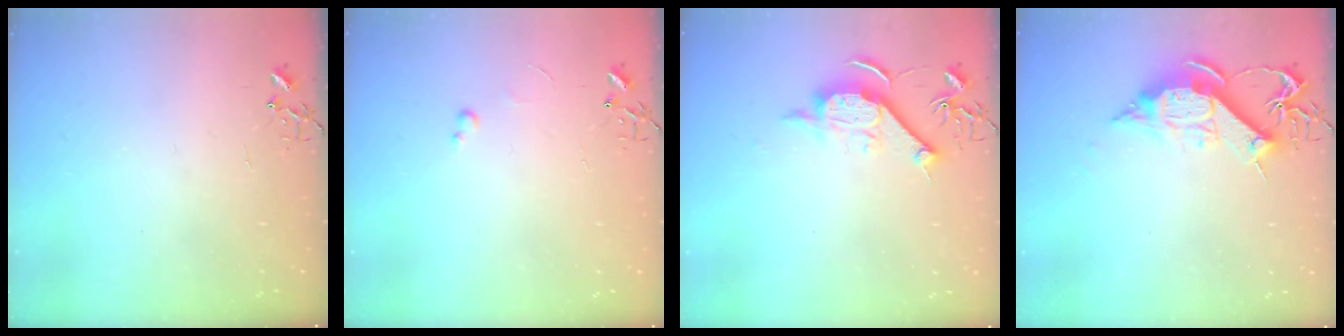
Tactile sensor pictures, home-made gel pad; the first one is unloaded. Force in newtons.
{"total": 2.6, "press": 2.6, "slide": 0.4}
{"total": 11.3, "press": 11.3, "slide": 0.5}
{"total": 11.9, "press": 11.9, "slide": 0.7}